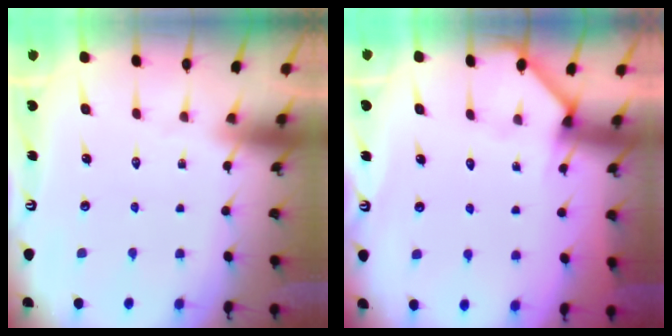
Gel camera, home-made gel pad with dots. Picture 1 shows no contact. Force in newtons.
{"total": 3.0, "press": 3.0, "slide": 0.2}